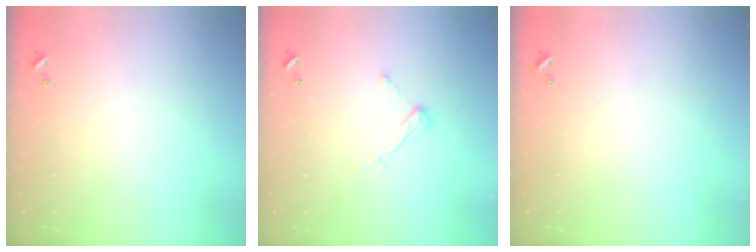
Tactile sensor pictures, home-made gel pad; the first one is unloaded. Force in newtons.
{"total": 6.3, "press": 6.3, "slide": 0.3}
{"total": 0.0}